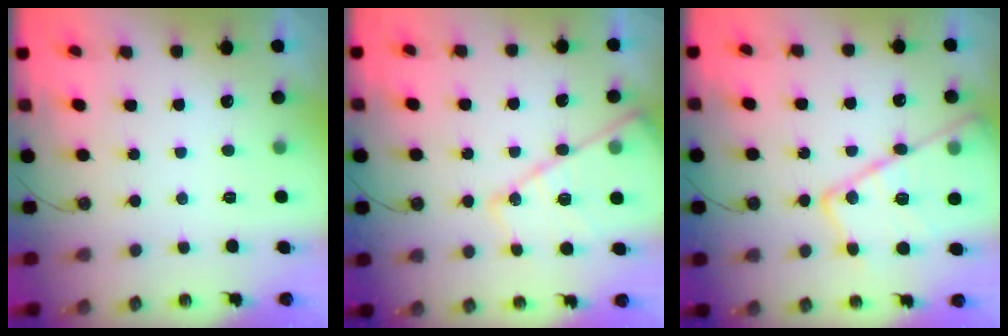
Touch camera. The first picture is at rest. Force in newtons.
{"total": 16.2, "press": 16.2, "slide": 1.2}
{"total": 21.8, "press": 21.7, "slide": 2.1}